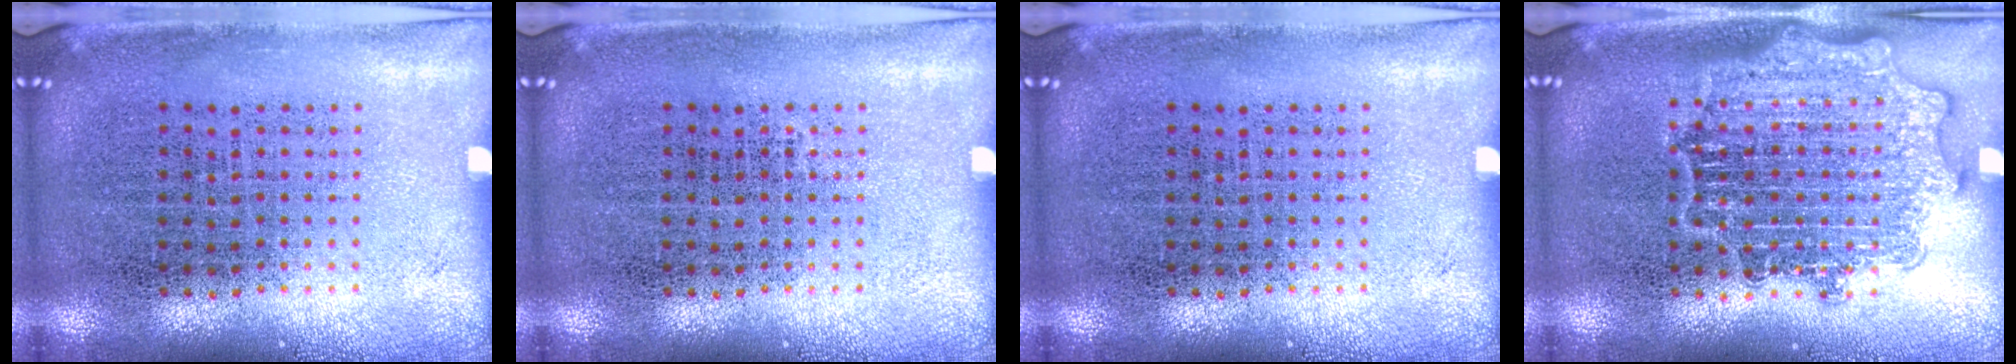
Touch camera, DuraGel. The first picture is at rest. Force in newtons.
{"total": 0.0}
{"total": 0.0}
{"total": 2.0, "press": 2.0, "slide": 0.3}